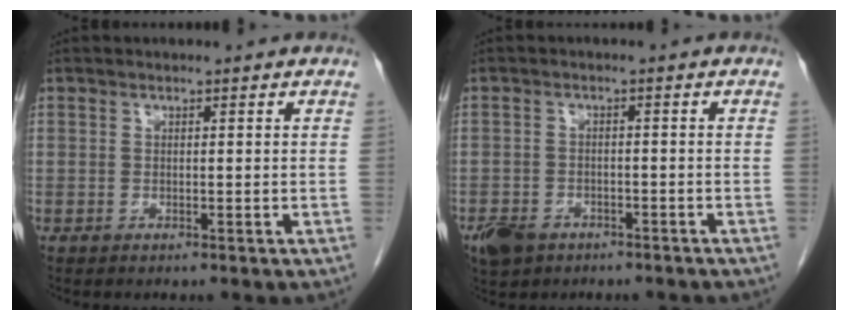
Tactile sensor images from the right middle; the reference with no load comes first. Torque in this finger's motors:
{"motor_torque": [0.33, -0.27, 0.02, 0.02]}